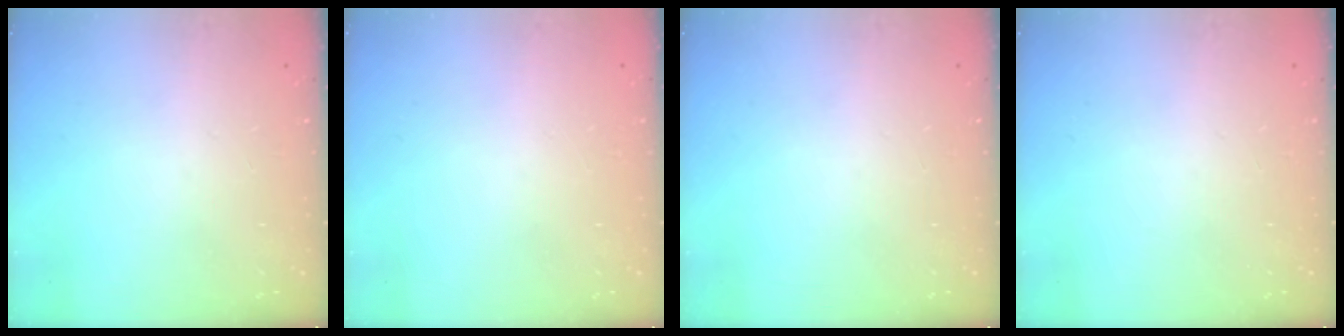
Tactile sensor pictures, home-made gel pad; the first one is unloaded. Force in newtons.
{"total": 1.6, "press": 1.6, "slide": 0.1}
{"total": 0.0}
{"total": 0.0}